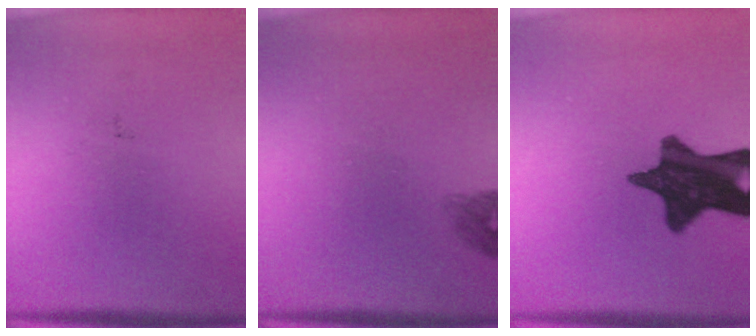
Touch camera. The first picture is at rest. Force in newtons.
{"total": 1.4}
{"total": 13.8}